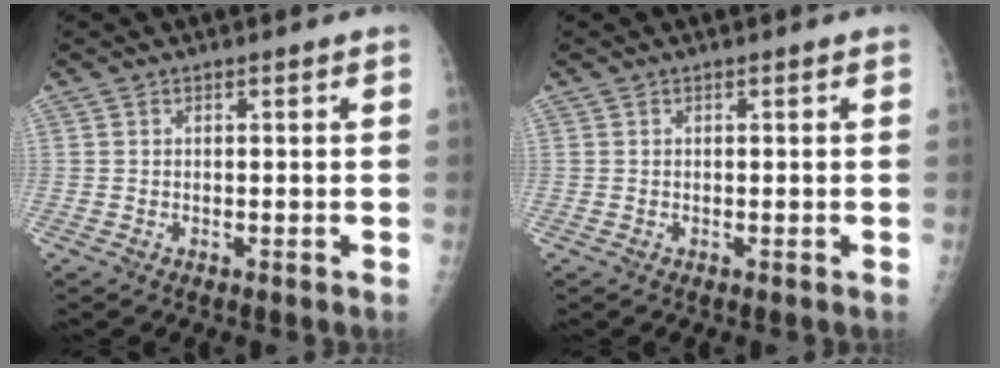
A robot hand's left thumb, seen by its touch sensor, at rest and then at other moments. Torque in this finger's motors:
{"motor_torque": [0.00, 0.00, -0.02, -0.02, 0.00]}